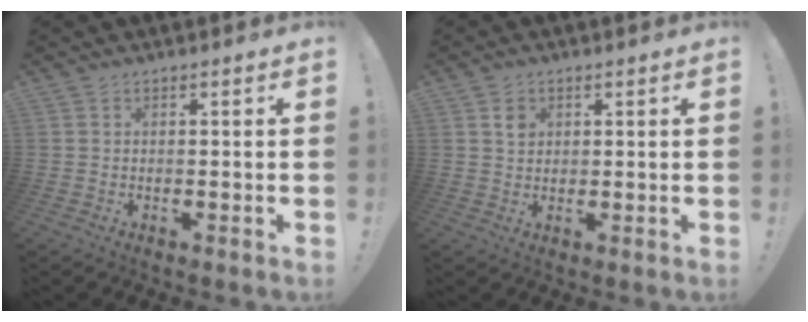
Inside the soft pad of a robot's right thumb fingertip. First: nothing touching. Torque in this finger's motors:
{"motor_torque": [-0.09, 0.01, 0.66, -0.31, 0.05]}